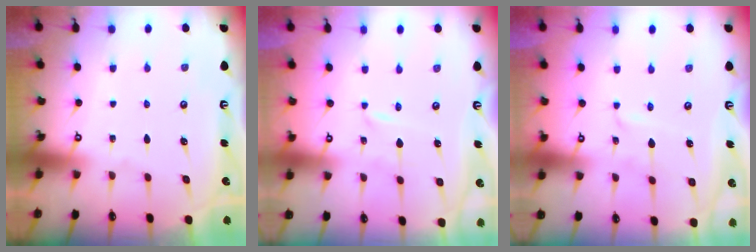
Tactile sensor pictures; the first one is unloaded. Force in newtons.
{"total": 0.9, "press": 0.9, "slide": 0.1}
{"total": 2.6, "press": 2.6, "slide": 0.3}